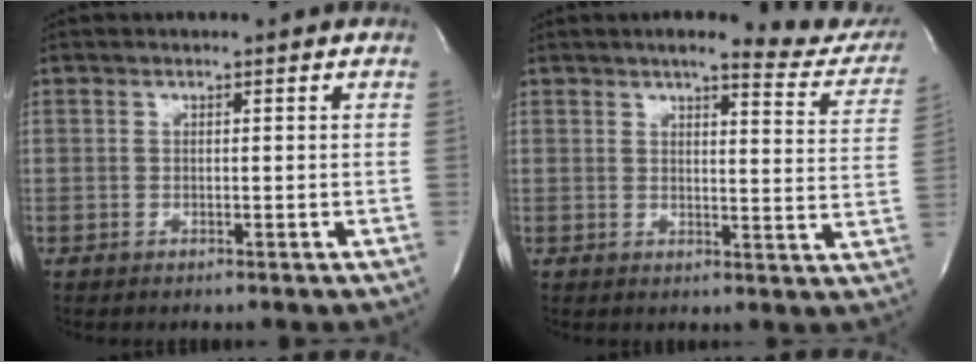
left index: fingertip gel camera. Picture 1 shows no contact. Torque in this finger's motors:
{"motor_torque": [-0.55, -0.71, 0.09, 0.00]}